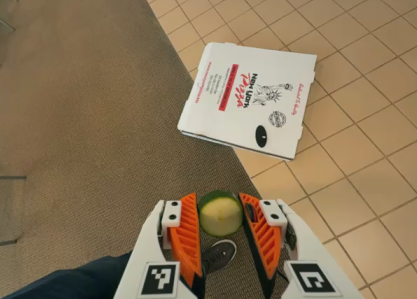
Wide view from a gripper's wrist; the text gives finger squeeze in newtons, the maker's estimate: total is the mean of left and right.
{"total": 7.8, "left": 7.5, "right": 8.1}